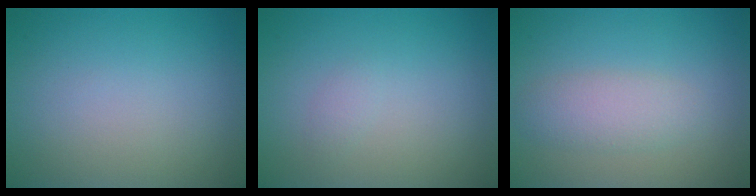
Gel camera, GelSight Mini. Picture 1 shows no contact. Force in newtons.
{"total": 0.7, "press": 0.7, "slide": 0.1}
{"total": 2.6, "press": 2.6, "slide": 0.1}